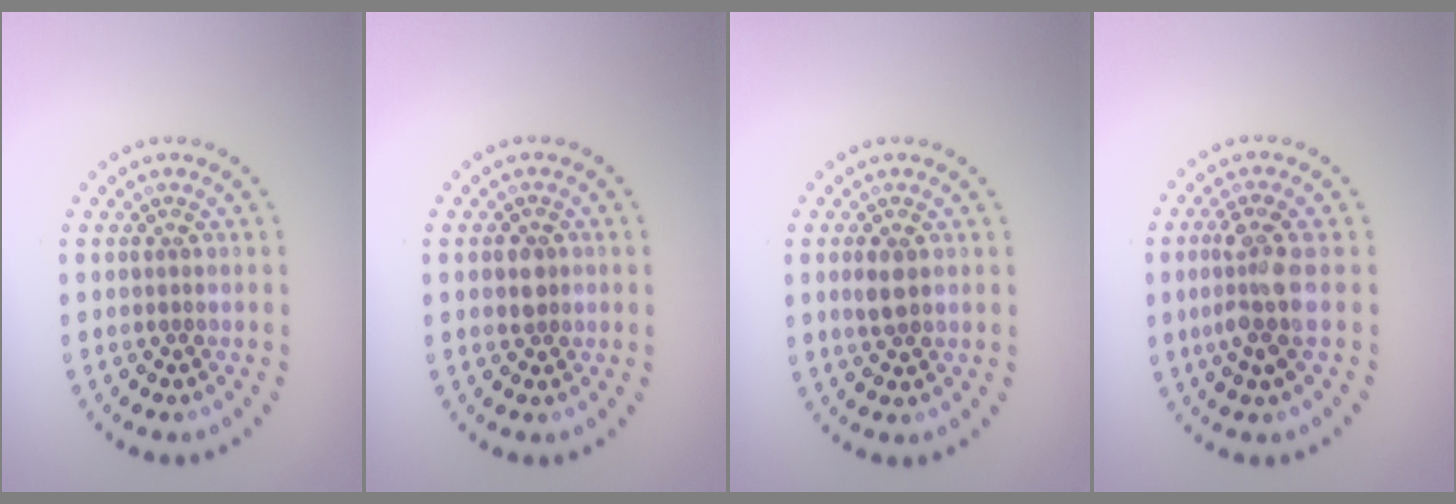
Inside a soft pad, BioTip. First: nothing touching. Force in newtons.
{"total": 1.6, "press": 1.5, "slide": 0.5}
{"total": 1.9, "press": 1.9, "slide": 0.2}
{"total": 3.6, "press": 3.2, "slide": 1.7}